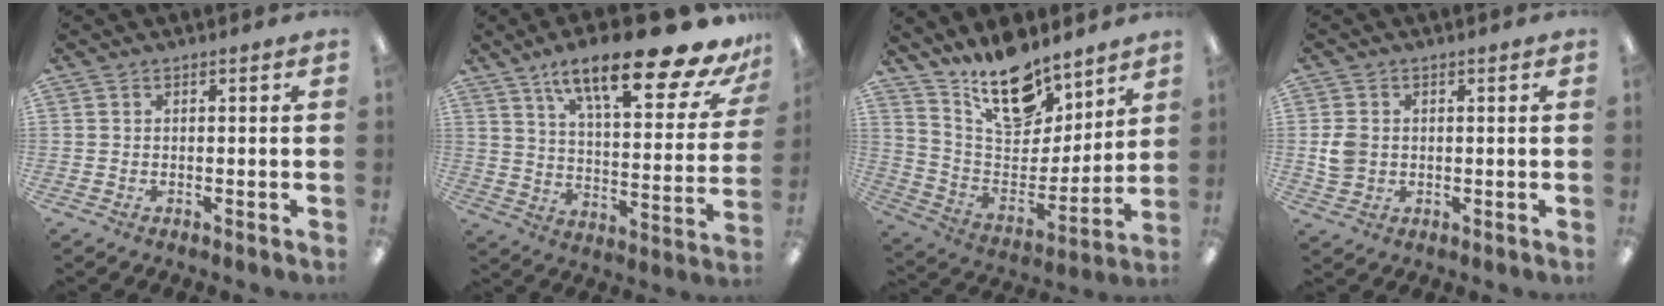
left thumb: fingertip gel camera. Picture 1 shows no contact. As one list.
[{"total": 23.7, "force": [16.5, 6.0, 15.9], "torque": [-0.236, -0.109, 0.262]}, {"total": 19.6, "force": [14.4, 9.8, 9.0], "torque": [-0.149, -0.101, 0.261]}, {"total": 4.8, "force": [0.2, 4.1, 2.4], "torque": [-0.044, 0.004, 0.005]}]